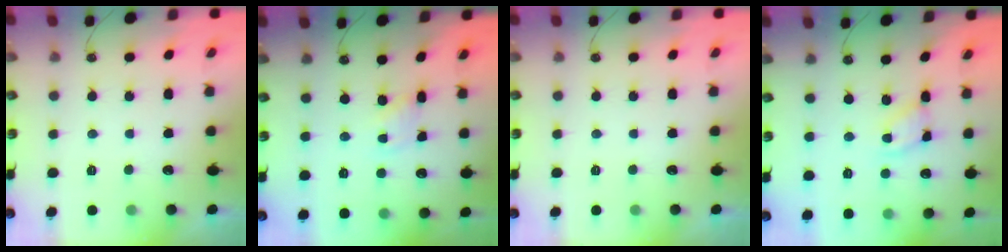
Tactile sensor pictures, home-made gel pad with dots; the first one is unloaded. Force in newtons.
{"total": 1.5, "press": 1.4, "slide": 0.2}
{"total": 0.0}
{"total": 6.8, "press": 6.8, "slide": 0.3}